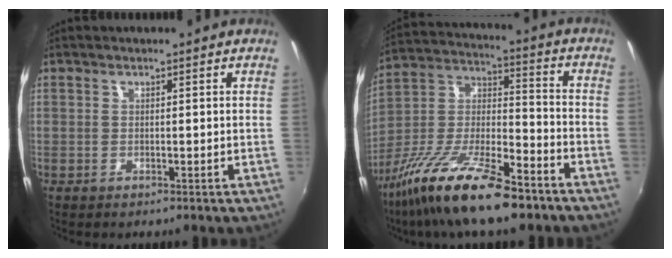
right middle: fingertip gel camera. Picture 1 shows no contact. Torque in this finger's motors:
{"motor_torque": [1.15, -0.99, 0.41, 0.21]}